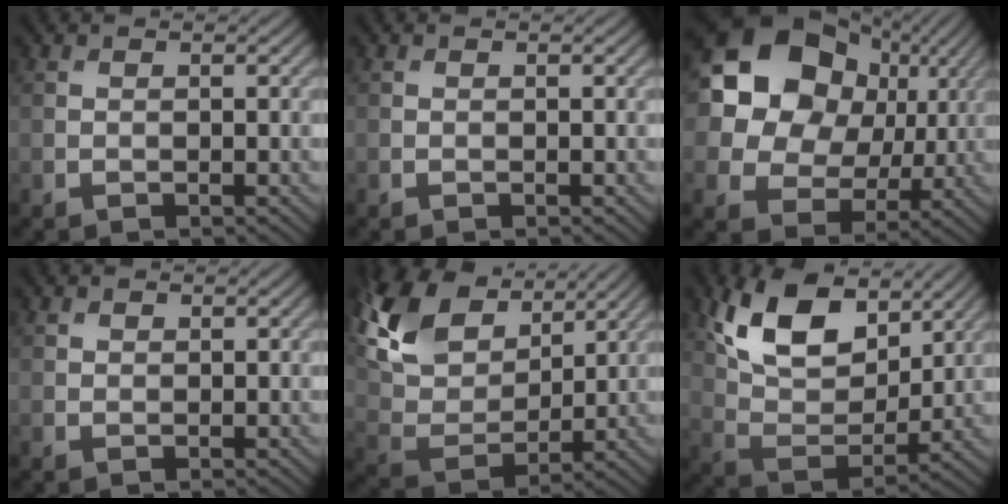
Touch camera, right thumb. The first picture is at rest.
{"total": 0.0}
{"total": 17.8, "force": [5.4, 14.8, 8.3], "torque": [-0.231, 0.055, 0.111]}
{"total": 0.7, "force": [0.5, 0.4, 0.2], "torque": [-0.004, -0.002, 0.011]}
{"total": 14.1, "force": [8.7, 7.4, 8.3], "torque": [-0.229, 0.035, 0.157]}
{"total": 12.6, "force": [6.8, 7.0, 8.0], "torque": [-0.167, 0.004, 0.124]}